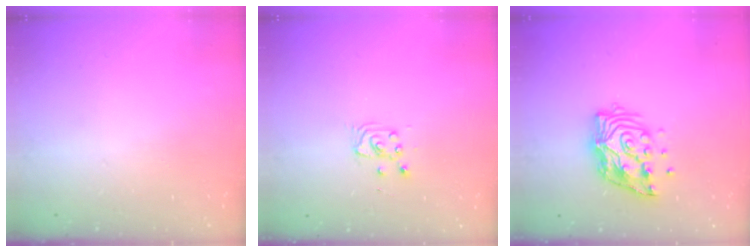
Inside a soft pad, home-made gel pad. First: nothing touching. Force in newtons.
{"total": 3.6, "press": 3.6, "slide": 0.4}
{"total": 13.0, "press": 12.9, "slide": 1.1}